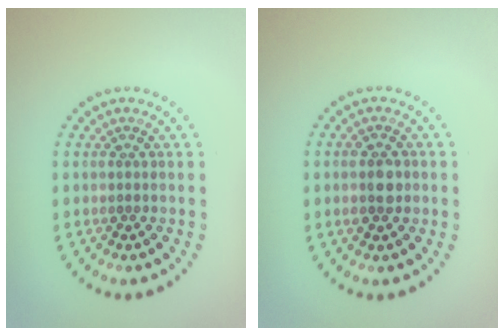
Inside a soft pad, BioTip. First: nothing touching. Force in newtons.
{"total": 2.5, "press": 2.5, "slide": 0.2}